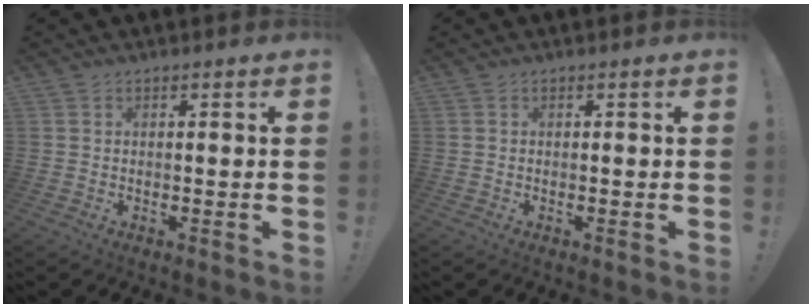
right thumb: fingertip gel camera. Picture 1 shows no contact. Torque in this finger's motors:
{"motor_torque": [-0.12, 0.21, 0.13, 0.15, -0.02]}